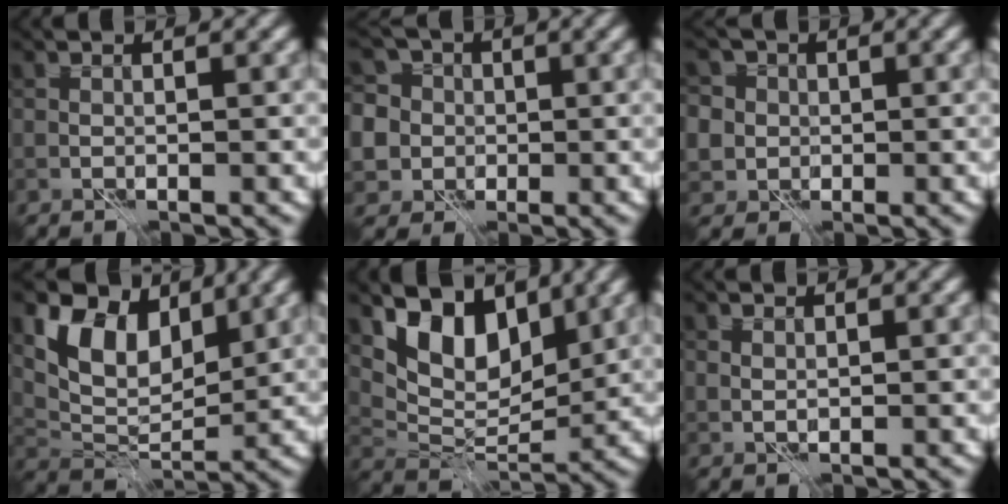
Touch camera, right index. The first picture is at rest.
{"total": 8.3, "force": [1.4, 7.5, 3.1], "torque": [-0.066, 0.031, -0.004]}
{"total": 6.4, "force": [1.7, 5.7, 2.1], "torque": [-0.048, 0.028, 0.006]}
{"total": 7.3, "force": [3.6, 4.4, 4.6], "torque": [-0.083, -0.005, 0.065]}
{"total": 7.4, "force": [3.9, 4.3, 4.6], "torque": [-0.081, -0.012, 0.068]}
{"total": 0.8, "force": [0.3, 0.6, 0.5], "torque": [-0.012, -0.002, 0.008]}